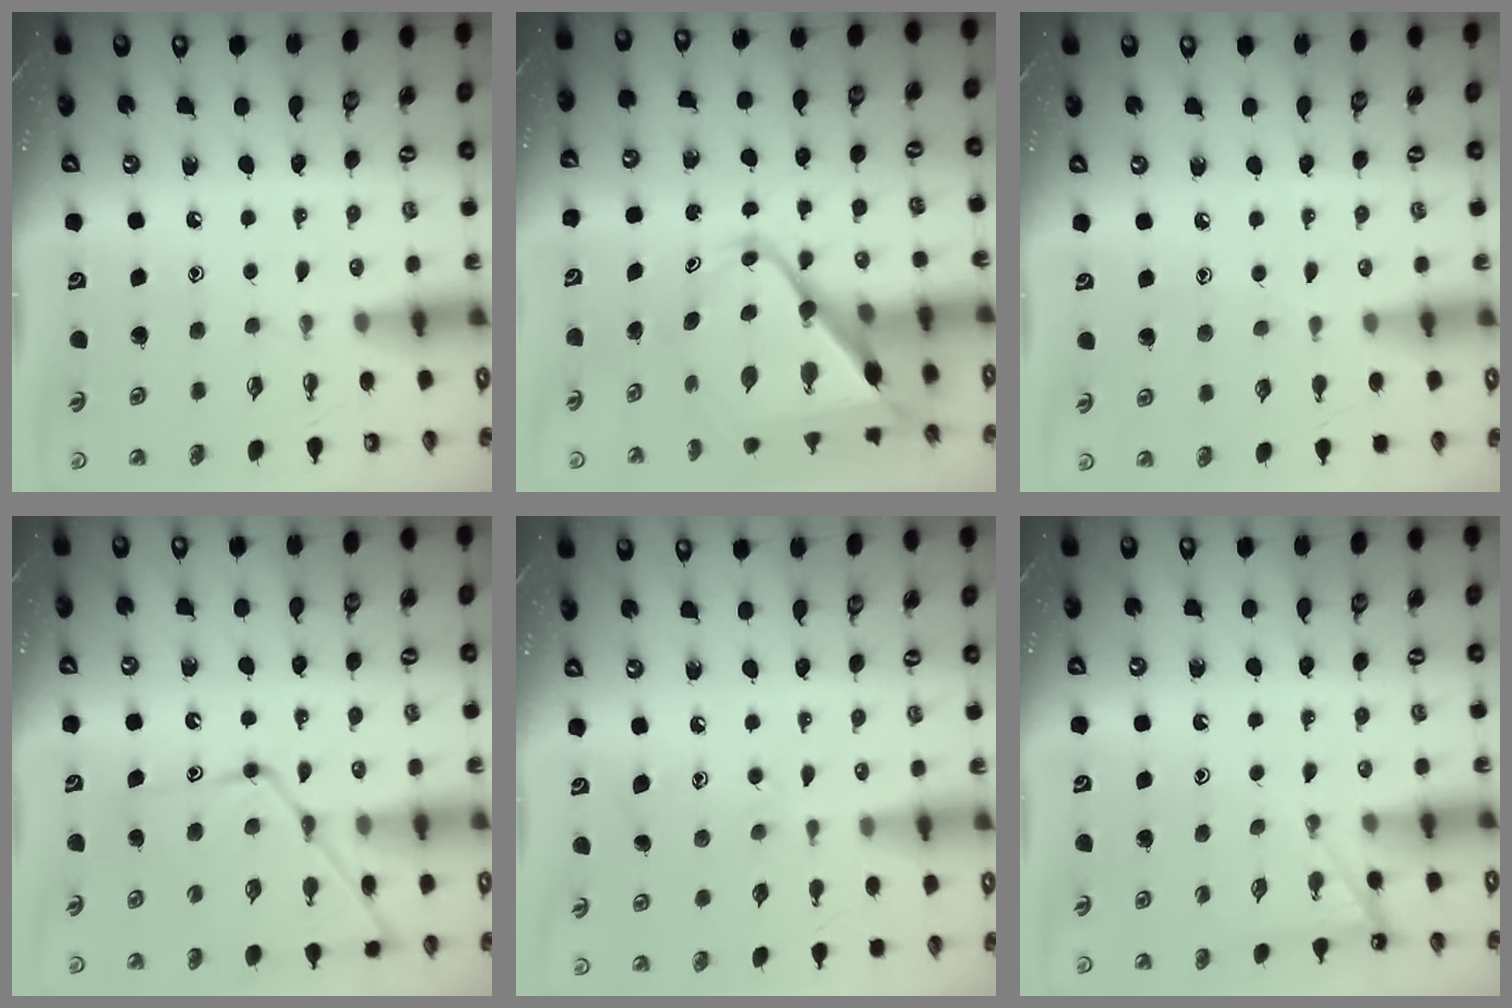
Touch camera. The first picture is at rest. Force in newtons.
{"total": 13.7, "press": 13.6, "slide": 1.1}
{"total": 3.8, "press": 3.8, "slide": 0.4}
{"total": 13.7, "press": 13.7, "slide": 1.0}
{"total": 8.7, "press": 8.7, "slide": 0.1}
{"total": 4.0, "press": 4.0, "slide": 0.4}